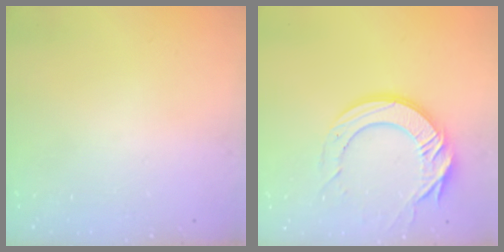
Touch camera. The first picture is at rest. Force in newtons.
{"total": 16.4, "press": 16.4, "slide": 1.2}